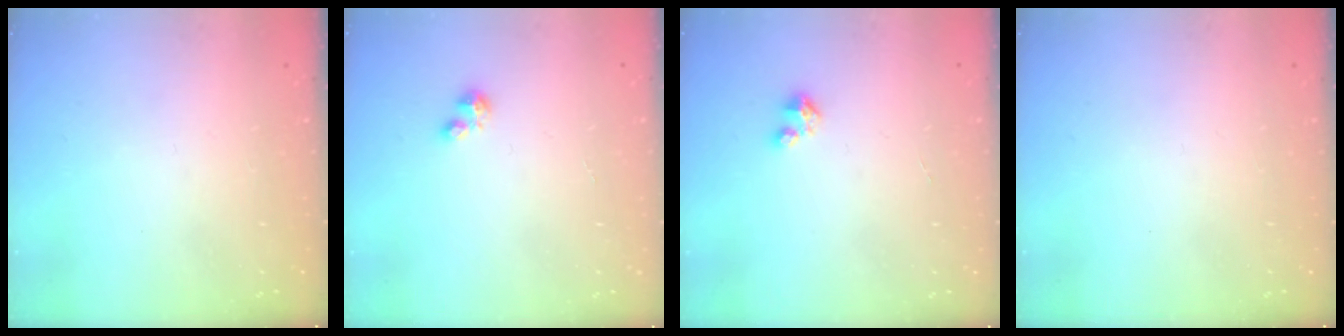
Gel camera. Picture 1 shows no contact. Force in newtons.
{"total": 1.6, "press": 1.6, "slide": 0.2}
{"total": 1.4, "press": 1.4, "slide": 0.2}
{"total": 0.0}